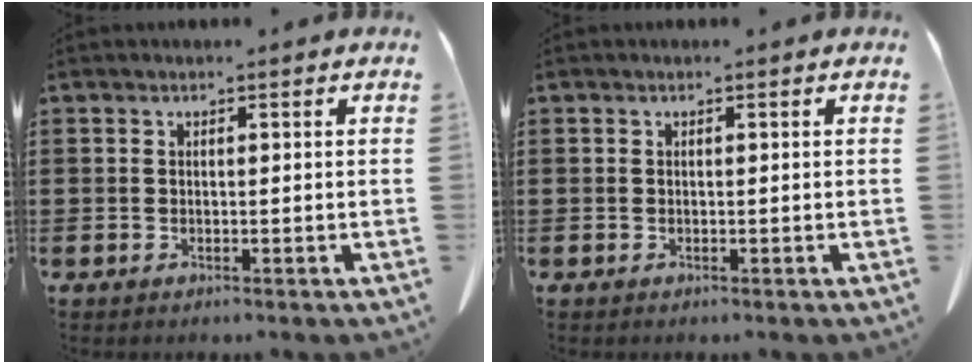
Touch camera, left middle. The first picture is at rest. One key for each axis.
{"total": 0.0}